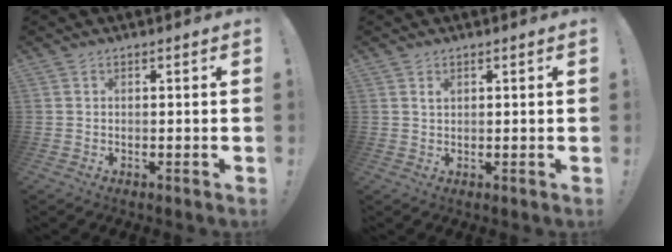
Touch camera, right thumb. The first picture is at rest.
{"total": 1.2, "force": [0.7, 0.7, 0.6], "torque": [0.003, -0.006, 0.011]}